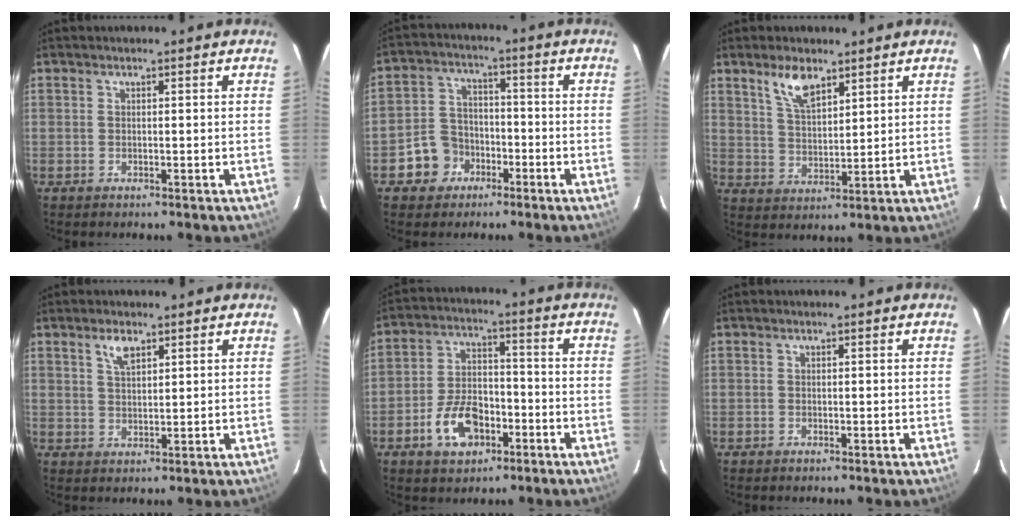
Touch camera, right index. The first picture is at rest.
{"total": 7.8, "force": [-4.0, 6.4, 1.8], "torque": [-0.054, 0.030, -0.061]}
{"total": 6.7, "force": [4.5, 2.8, 4.2], "torque": [-0.077, 0.005, 0.090]}
{"total": 3.4, "force": [2.1, 1.5, 2.3], "torque": [-0.042, 0.005, 0.040]}
{"total": 10.3, "force": [-5.0, 6.1, 6.6], "torque": [-0.137, 0.015, -0.079]}
{"total": 0.0}